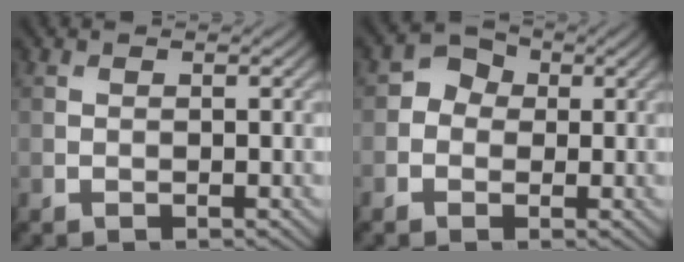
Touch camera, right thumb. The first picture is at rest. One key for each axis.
{"total": 2.9, "fx": -0.1, "fy": 2.6, "fz": 1.2, "tx": -0.015, "ty": 0.006, "tz": -0.011}